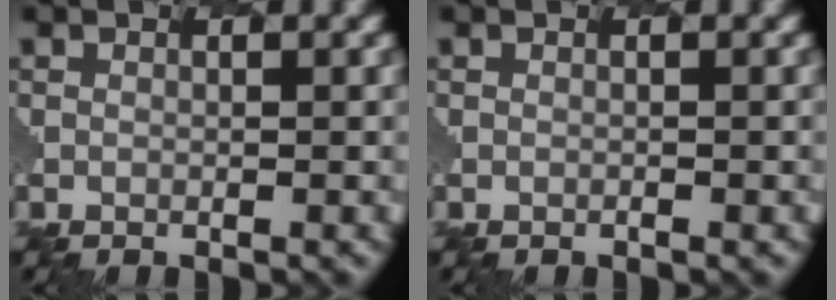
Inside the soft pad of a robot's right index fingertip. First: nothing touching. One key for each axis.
{"total": 0.0}